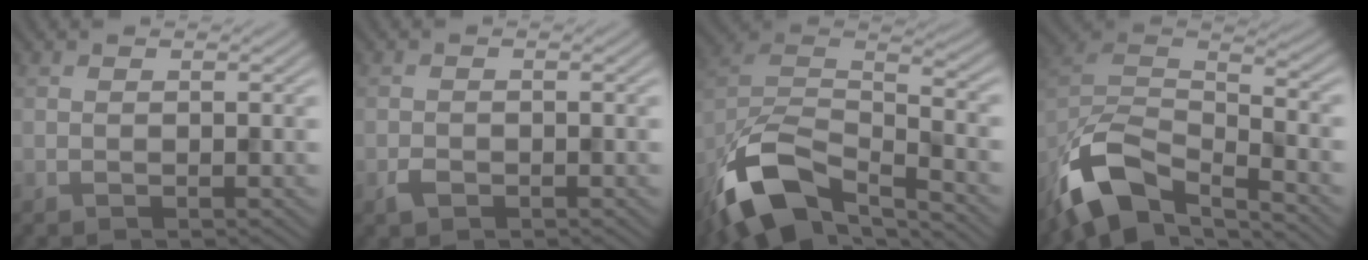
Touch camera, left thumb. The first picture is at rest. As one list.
[{"total": 1.3, "force": [-0.8, 0.9, 0.7], "torque": [-0.014, -0.003, -0.017]}, {"total": 14.0, "force": [-9.2, 5.7, 8.8], "torque": [-0.190, -0.018, -0.181]}, {"total": 12.4, "force": [-8.5, 5.0, 7.5], "torque": [-0.157, -0.015, -0.176]}]